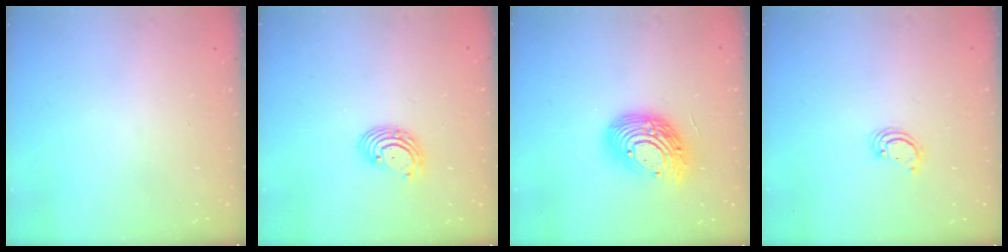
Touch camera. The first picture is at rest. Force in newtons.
{"total": 3.9, "press": 3.9, "slide": 0.3}
{"total": 15.7, "press": 15.7, "slide": 1.1}
{"total": 2.1, "press": 2.1, "slide": 0.1}